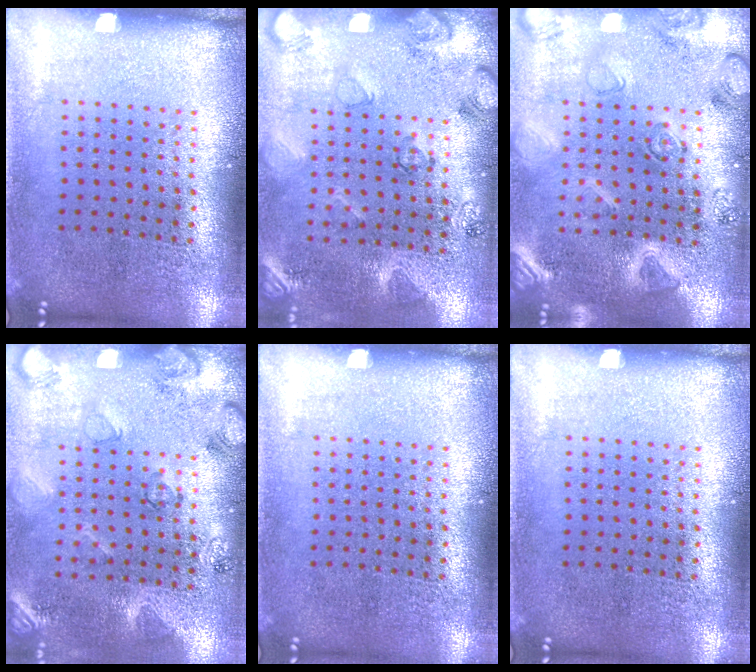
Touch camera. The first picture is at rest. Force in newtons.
{"total": 2.2, "press": 1.9, "slide": 1.1}
{"total": 2.9, "press": 2.9, "slide": 0.5}
{"total": 2.2, "press": 1.9, "slide": 1.1}
{"total": 0.0}
{"total": 0.0}